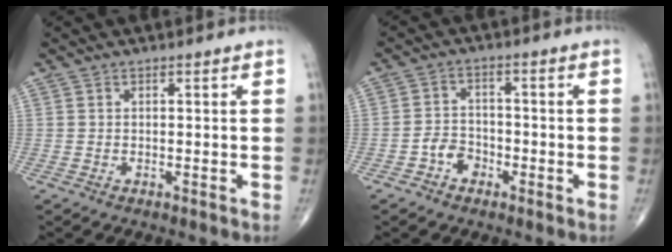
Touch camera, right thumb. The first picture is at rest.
{"total": 4.3, "force": [-2.1, 3.3, 1.7], "torque": [-0.011, 0.022, -0.043]}